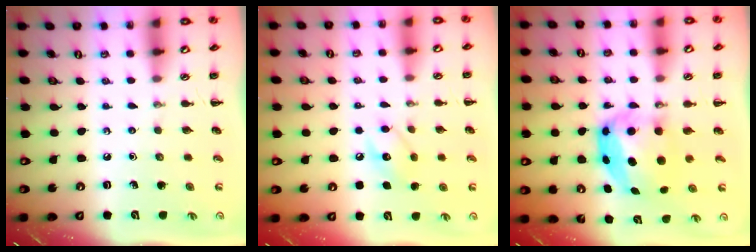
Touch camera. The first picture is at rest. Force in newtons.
{"total": 8.1, "press": 8.0, "slide": 0.8}
{"total": 5.5, "press": 5.5, "slide": 0.5}